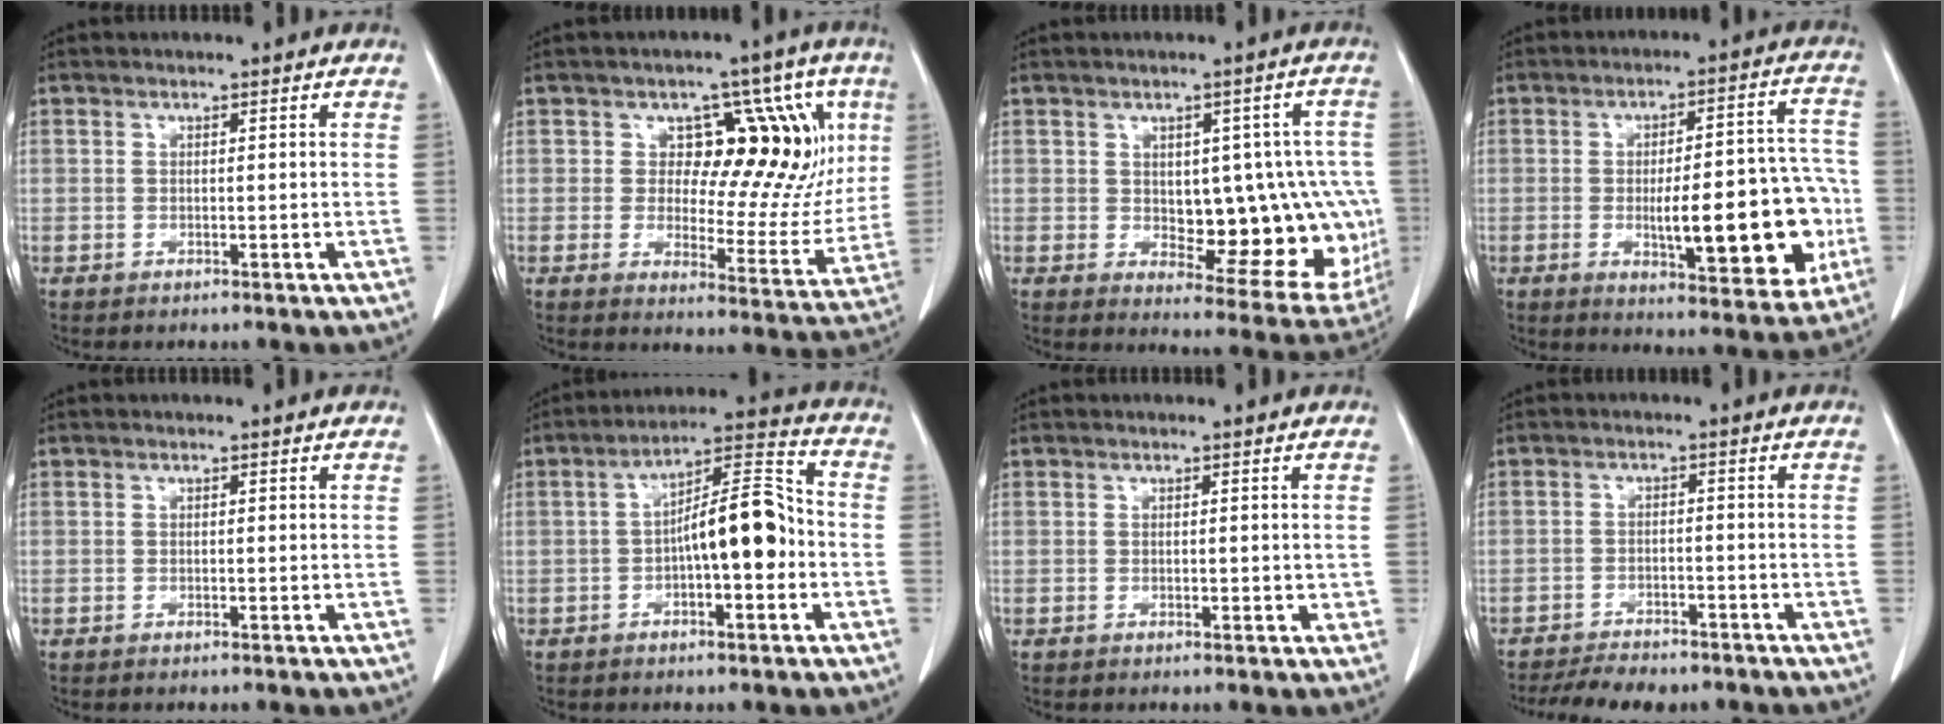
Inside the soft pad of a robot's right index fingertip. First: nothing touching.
{"total": 13.9, "force": [4.3, 7.6, 10.8], "torque": [-0.108, 0.023, 0.062]}
{"total": 14.6, "force": [-0.3, 7.2, 12.7], "torque": [-0.130, 0.015, 0.018]}
{"total": 17.0, "force": [-3.5, 5.0, 15.8], "torque": [-0.201, 0.021, -0.035]}
{"total": 0.0}
{"total": 10.7, "force": [-1.7, 2.8, 10.1], "torque": [-0.166, 0.033, -0.028]}
{"total": 0.9, "force": [0.1, 0.6, 0.7], "torque": [-0.007, 0.000, 0.004]}
{"total": 7.8, "force": [-6.8, 2.6, 2.9], "torque": [-0.037, -0.005, -0.099]}